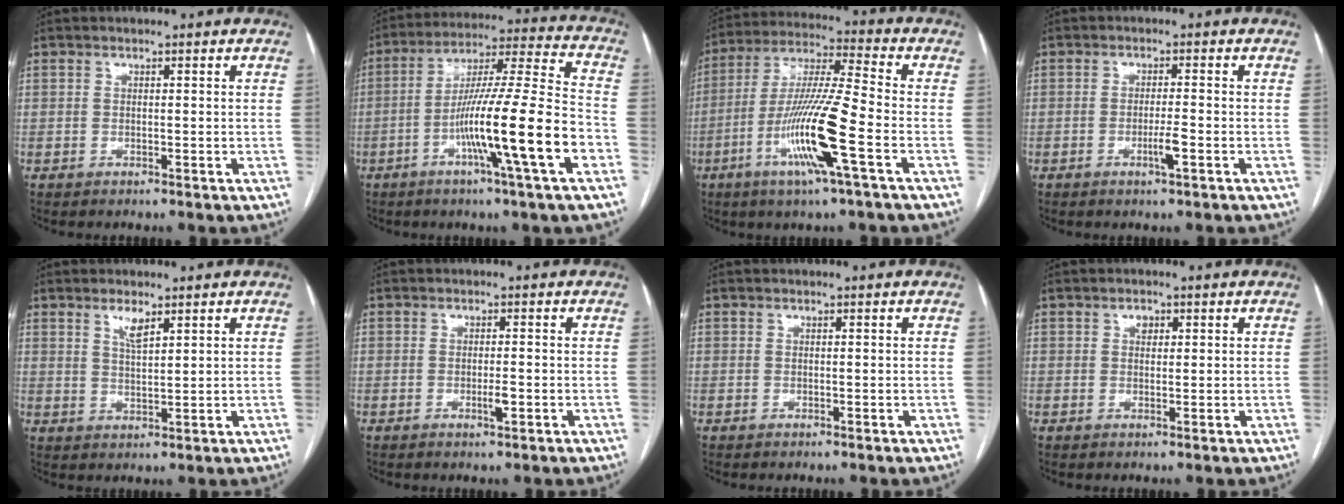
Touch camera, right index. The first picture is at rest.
{"total": 17.7, "force": [-6.3, -0.7, 16.5], "torque": [-0.282, -0.004, -0.109]}
{"total": 14.8, "force": [-5.4, -0.3, 13.7], "torque": [-0.274, -0.011, -0.106]}
{"total": 2.9, "force": [-1.2, -0.1, 2.6], "torque": [-0.048, -0.004, -0.022]}
{"total": 3.1, "force": [2.0, 0.6, 2.2], "torque": [-0.046, -0.002, 0.040]}
{"total": 2.0, "force": [-0.7, 0.3, 1.8], "torque": [-0.032, -0.002, -0.010]}
{"total": 0.0}
{"total": 1.4, "force": [0.6, 1.0, 0.8], "torque": [-0.012, 0.003, 0.009]}